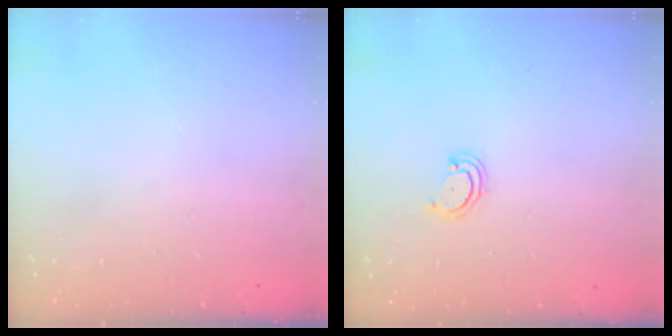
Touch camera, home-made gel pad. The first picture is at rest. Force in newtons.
{"total": 3.1, "press": 3.0, "slide": 0.4}